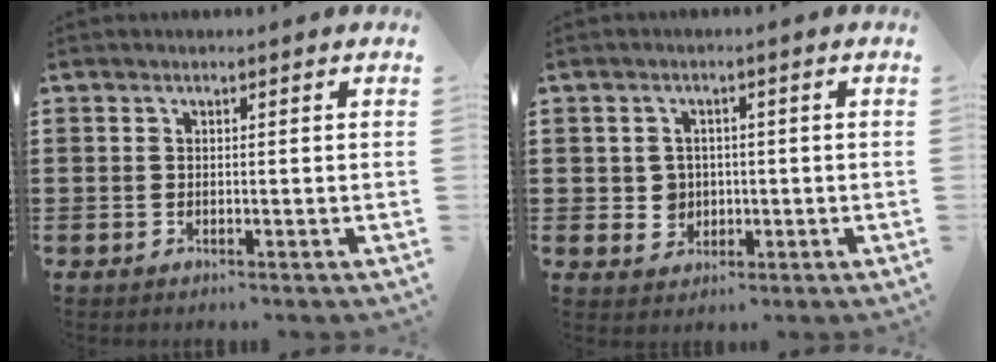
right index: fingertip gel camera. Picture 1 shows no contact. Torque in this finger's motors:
{"motor_torque": [0.46, 0.41, 0.16, 0.00]}